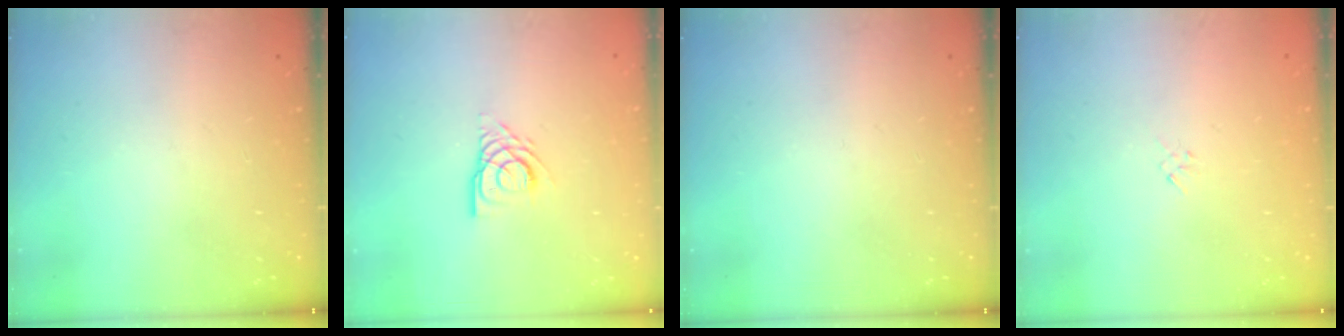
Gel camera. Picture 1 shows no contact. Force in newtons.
{"total": 6.1, "press": 6.0, "slide": 0.5}
{"total": 0.0}
{"total": 1.3, "press": 1.3, "slide": 0.4}